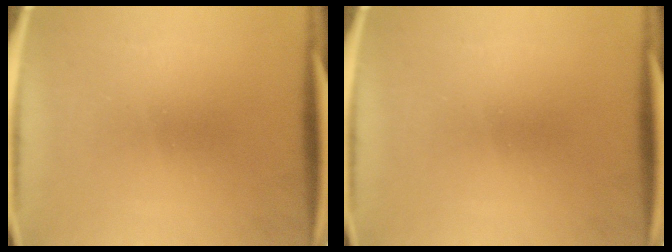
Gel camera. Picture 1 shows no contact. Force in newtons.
{"total": 0.0}